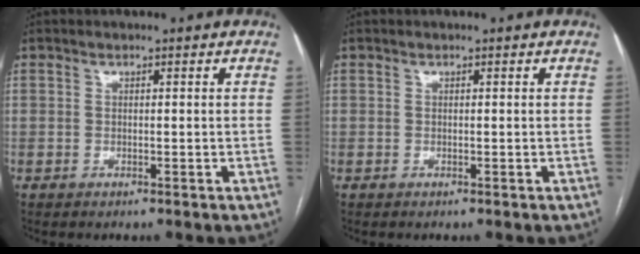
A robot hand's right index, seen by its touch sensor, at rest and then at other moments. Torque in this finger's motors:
{"motor_torque": [0.08, -0.03, -0.01, 0.00]}